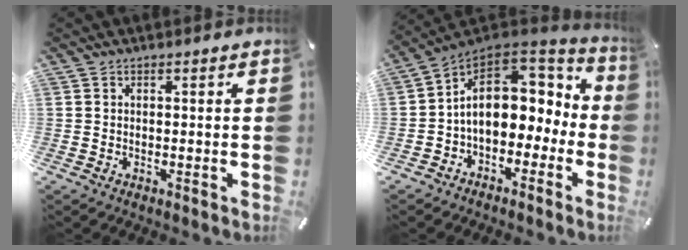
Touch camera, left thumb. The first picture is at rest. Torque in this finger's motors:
{"motor_torque": [2.04, 2.97, 1.64, 0.04, 0.52]}